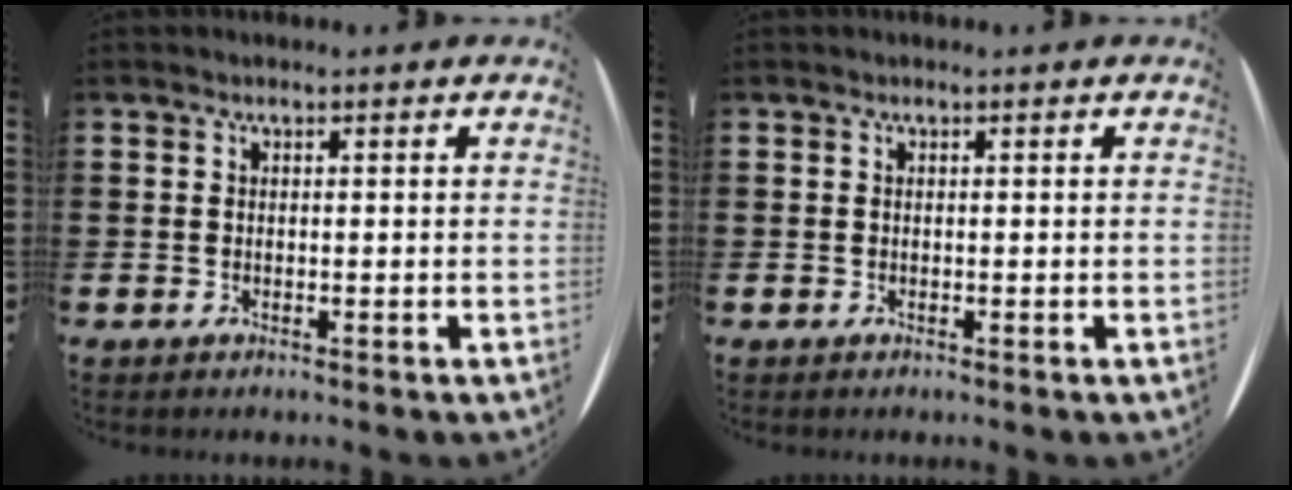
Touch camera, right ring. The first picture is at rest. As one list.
[{"total": 0.0}]